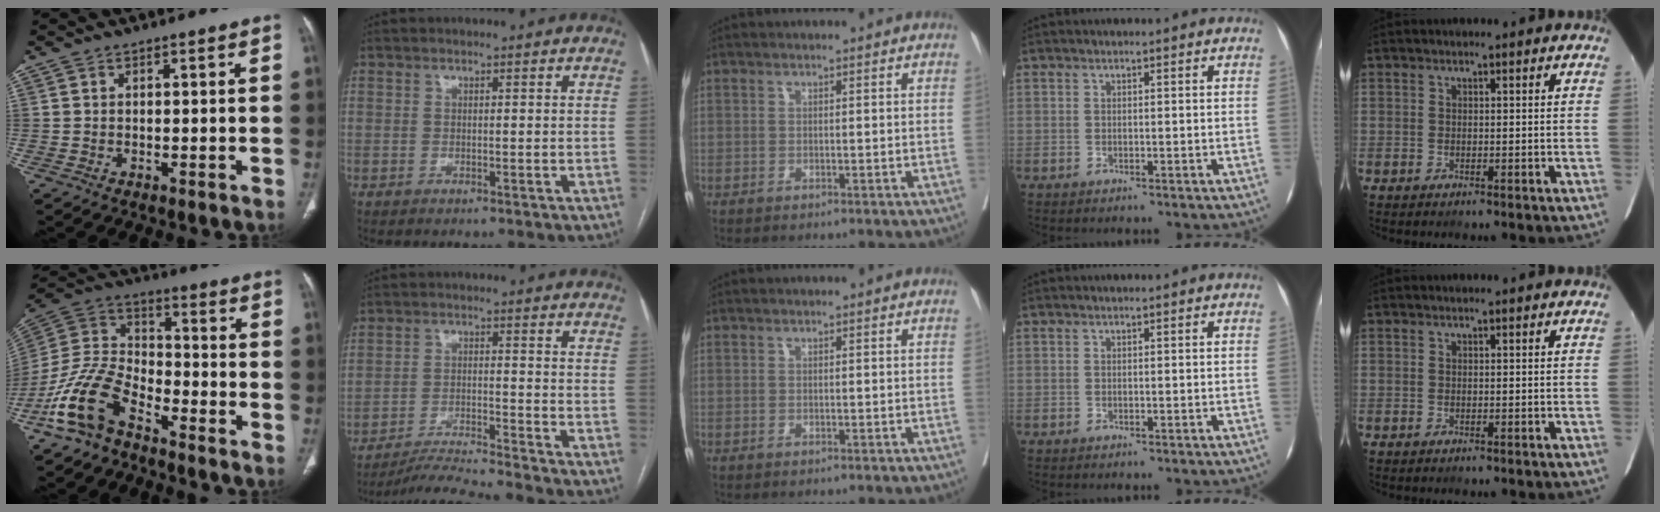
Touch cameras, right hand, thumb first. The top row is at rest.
{"thumb": {"total": 14.3, "force": [-9.2, 7.1, 8.3], "torque": [-0.170, 0.064, -0.189]}, "index": {"total": 9.6, "force": [-9.0, -2.5, 2.2], "torque": [-0.025, -0.016, -0.160]}}